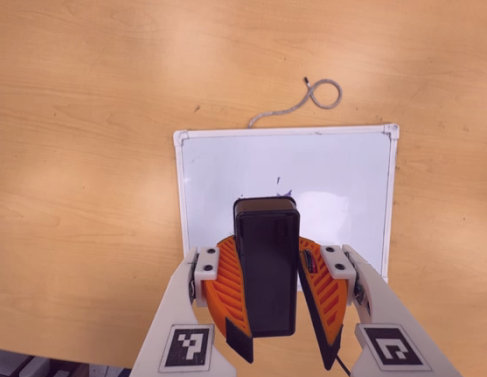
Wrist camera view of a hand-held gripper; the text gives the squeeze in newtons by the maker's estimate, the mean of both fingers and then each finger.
{"total": 11.2, "left": 10.9, "right": 11.5}